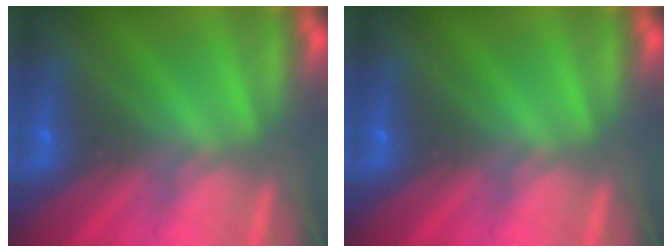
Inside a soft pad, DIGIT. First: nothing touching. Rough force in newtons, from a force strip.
{"total": 0.0}